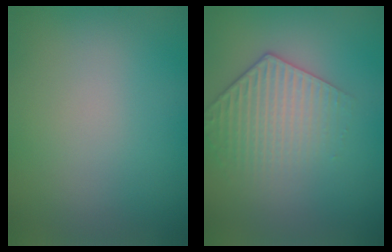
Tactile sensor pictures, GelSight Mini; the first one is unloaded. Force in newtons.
{"total": 3.1, "press": 2.8, "slide": 1.4}